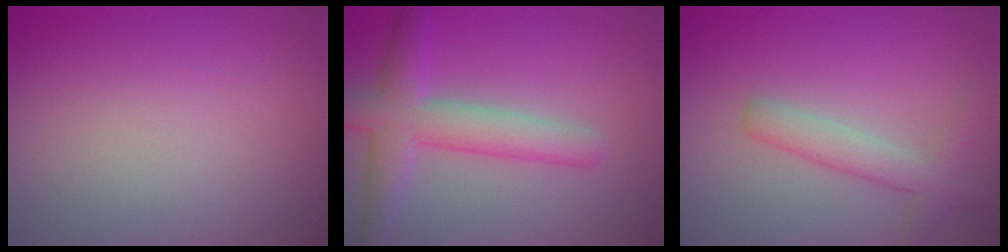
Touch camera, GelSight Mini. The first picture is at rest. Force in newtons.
{"total": 5.4, "press": 5.4, "slide": 0.2}
{"total": 3.0, "press": 3.0, "slide": 0.2}